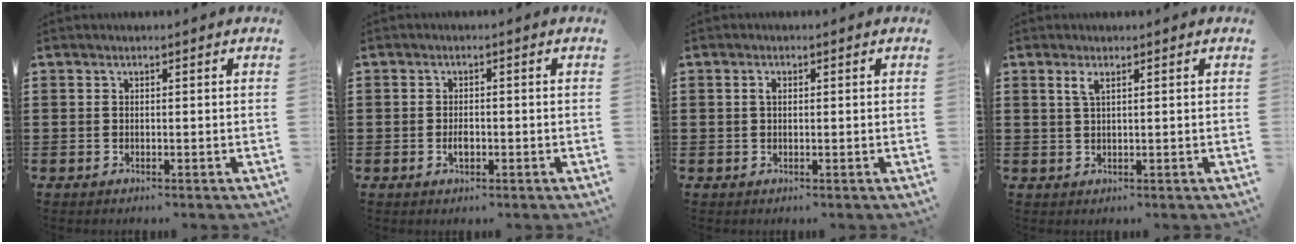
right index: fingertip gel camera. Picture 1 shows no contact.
{"total": 1.9, "force": [-0.6, 1.0, 1.5], "torque": [-0.029, 0.000, -0.010]}
{"total": 1.2, "force": [0.3, 0.7, 1.0], "torque": [-0.021, 0.005, 0.004]}
{"total": 1.9, "force": [0.9, 0.5, 1.6], "torque": [-0.035, 0.004, 0.015]}